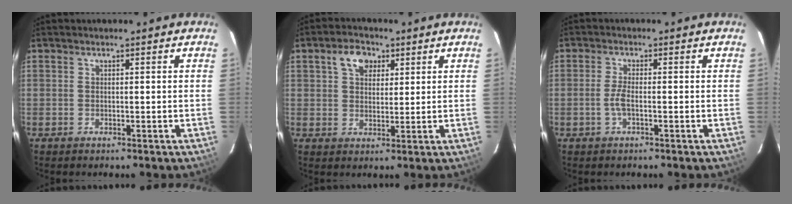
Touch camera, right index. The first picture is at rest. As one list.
[{"total": 5.6, "force": [2.6, 3.9, 3.1], "torque": [-0.050, 0.018, 0.046]}, {"total": 2.6, "force": [-0.9, 0.4, 2.4], "torque": [-0.054, -0.001, -0.018]}]